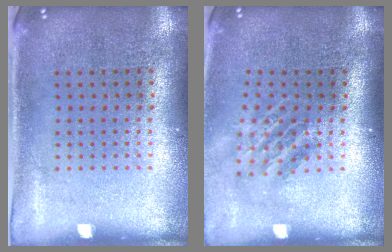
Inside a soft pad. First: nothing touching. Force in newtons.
{"total": 1.6, "press": 1.1, "slide": 1.1}